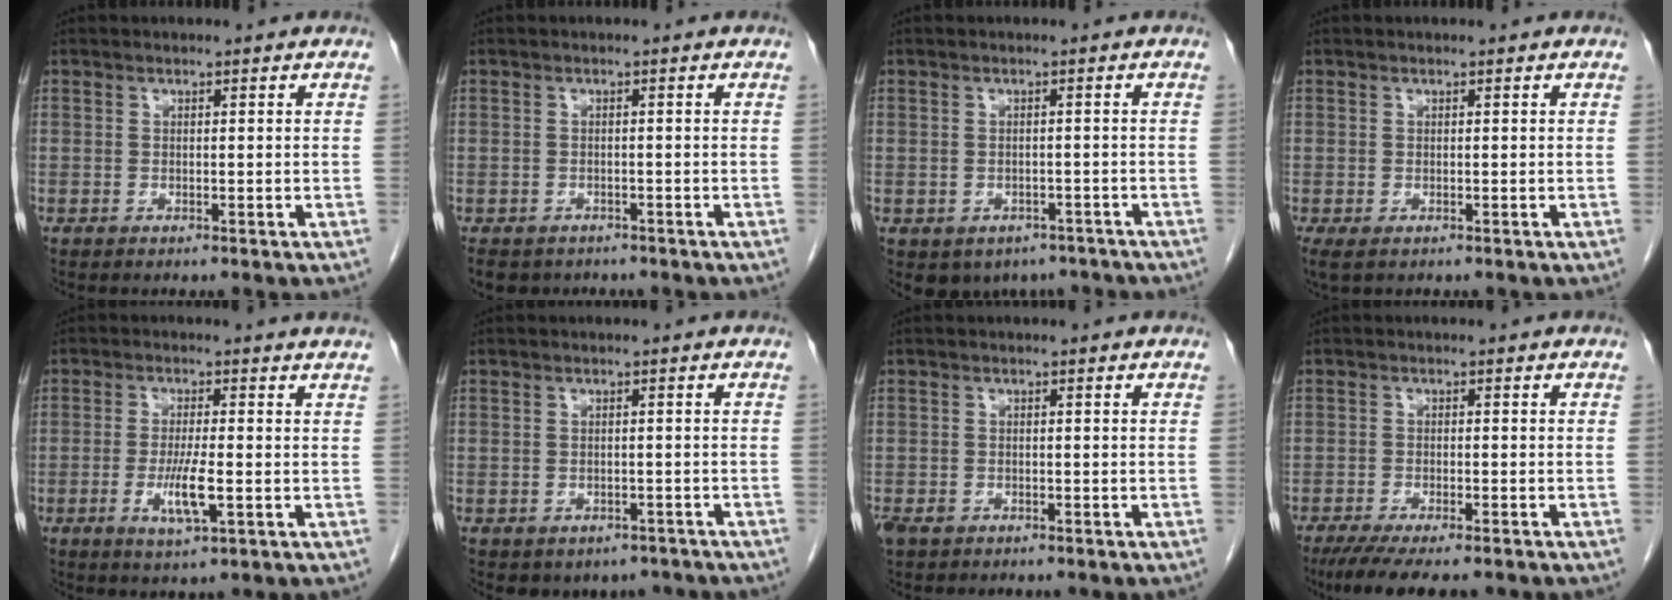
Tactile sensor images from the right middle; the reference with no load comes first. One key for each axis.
{"total": 7.2, "fx": -5.3, "fy": 4.5, "fz": 1.8, "tx": -0.040, "ty": -0.009, "tz": -0.069}
{"total": 5.8, "fx": -4.1, "fy": 4.0, "fz": 1.1, "tx": -0.003, "ty": 0.012, "tz": -0.049}
{"total": 1.8, "fx": -1.0, "fy": 1.0, "fz": 1.2, "tx": -0.023, "ty": -0.007, "tz": -0.011}
{"total": 5.3, "fx": -0.6, "fy": -0.1, "fz": 5.3, "tx": -0.102, "ty": -0.012, "tz": -0.010}
{"total": 4.6, "fx": -3.4, "fy": 3.0, "fz": 0.7, "tx": 0.003, "ty": 0.012, "tz": -0.039}
{"total": 2.0, "fx": -1.0, "fy": 1.4, "fz": 0.9, "tx": -0.023, "ty": 0.000, "tz": -0.012}
{"total": 8.9, "fx": -7.1, "fy": 1.7, "fz": 5.1, "tx": -0.075, "ty": -0.016, "tz": -0.109}